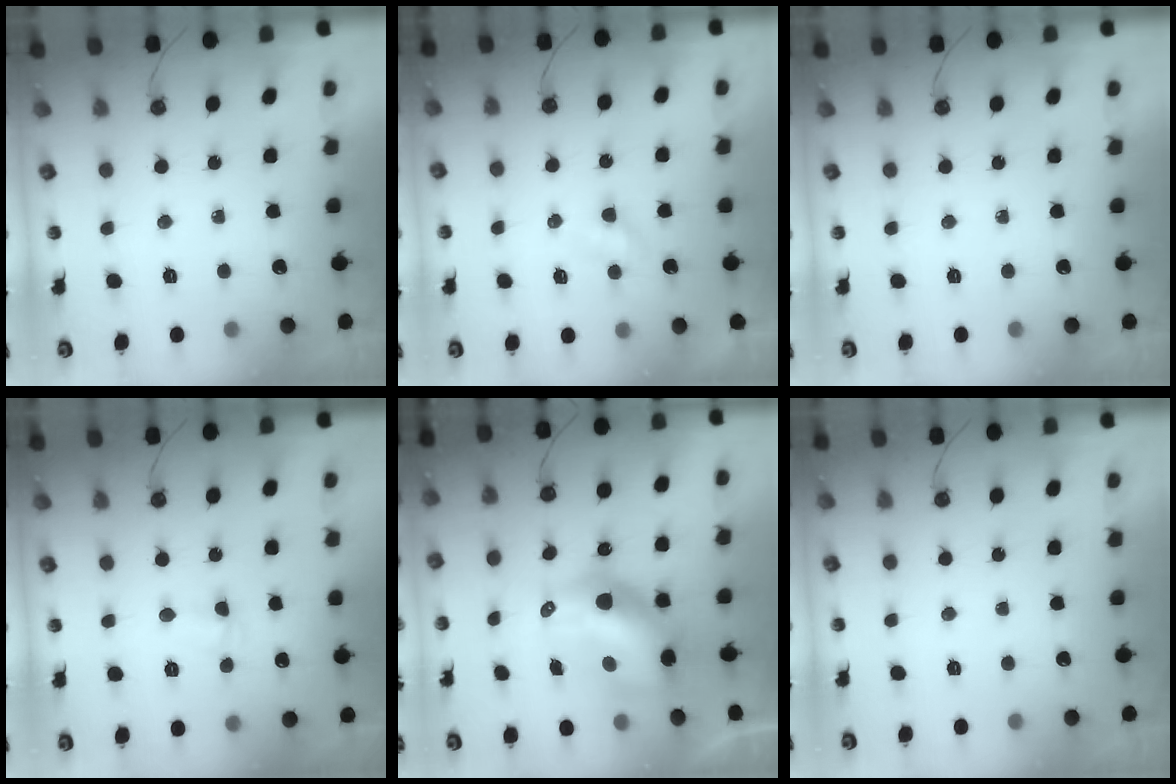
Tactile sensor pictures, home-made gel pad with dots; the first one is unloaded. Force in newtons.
{"total": 2.8, "press": 2.8, "slide": 0.3}
{"total": 0.0}
{"total": 3.6, "press": 3.5, "slide": 0.7}
{"total": 13.8, "press": 13.7, "slide": 1.1}
{"total": 0.0}